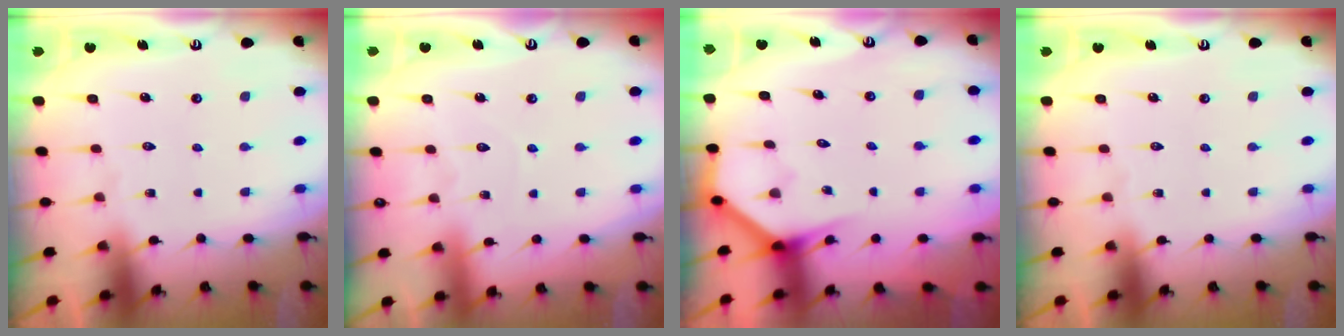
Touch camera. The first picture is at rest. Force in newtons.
{"total": 3.7, "press": 3.7, "slide": 0.4}
{"total": 3.8, "press": 3.8, "slide": 0.3}
{"total": 0.0}